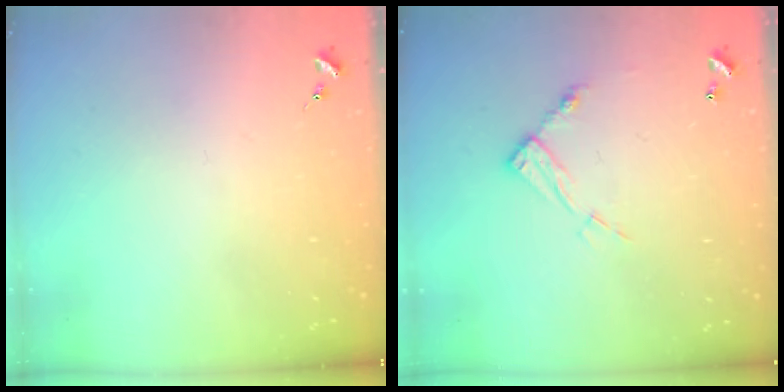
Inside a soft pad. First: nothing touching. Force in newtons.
{"total": 10.4, "press": 10.3, "slide": 0.7}